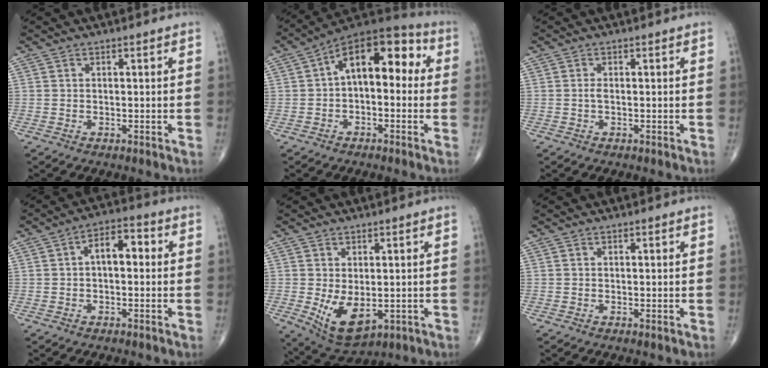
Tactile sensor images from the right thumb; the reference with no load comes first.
{"total": 14.3, "force": [1.7, 7.9, 11.8], "torque": [-0.139, 0.045, 0.010]}
{"total": 0.7, "force": [-0.1, 0.2, 0.7], "torque": [-0.017, -0.002, -0.002]}
{"total": 6.3, "force": [0.5, 3.4, 5.2], "torque": [-0.067, 0.025, -0.002]}
{"total": 8.3, "force": [-1.1, 4.6, 6.8], "torque": [-0.110, -0.016, 0.003]}
{"total": 0.0}